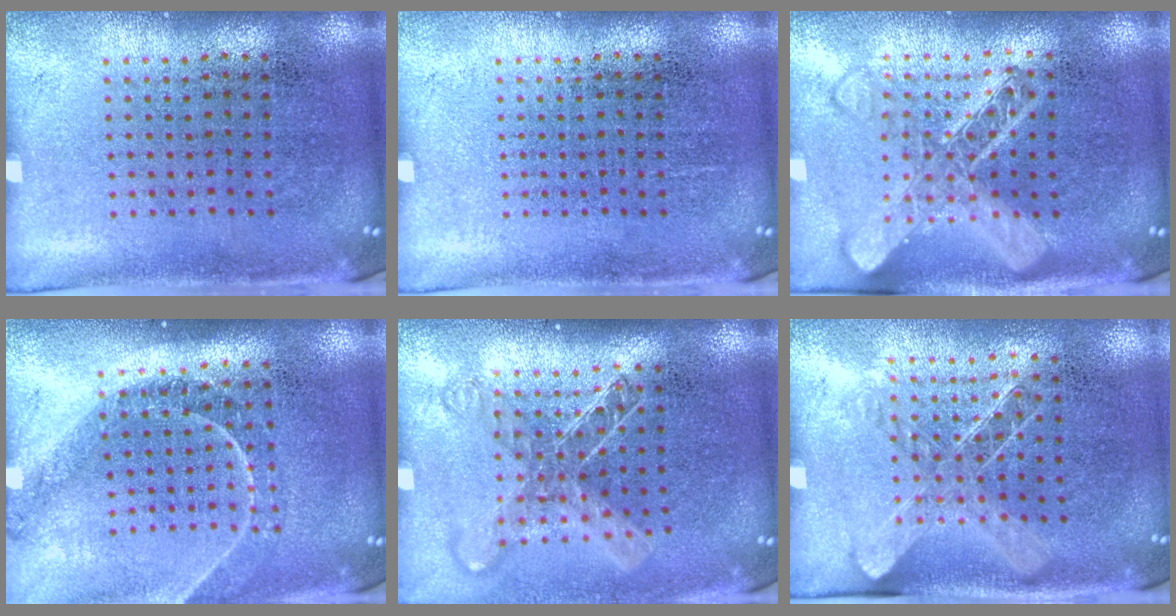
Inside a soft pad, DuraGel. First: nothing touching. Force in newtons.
{"total": 0.0}
{"total": 2.4, "press": 2.4, "slide": 0.4}
{"total": 1.2, "press": 1.2, "slide": 0.2}
{"total": 1.7, "press": 1.3, "slide": 1.0}
{"total": 1.3, "press": 1.1, "slide": 0.7}